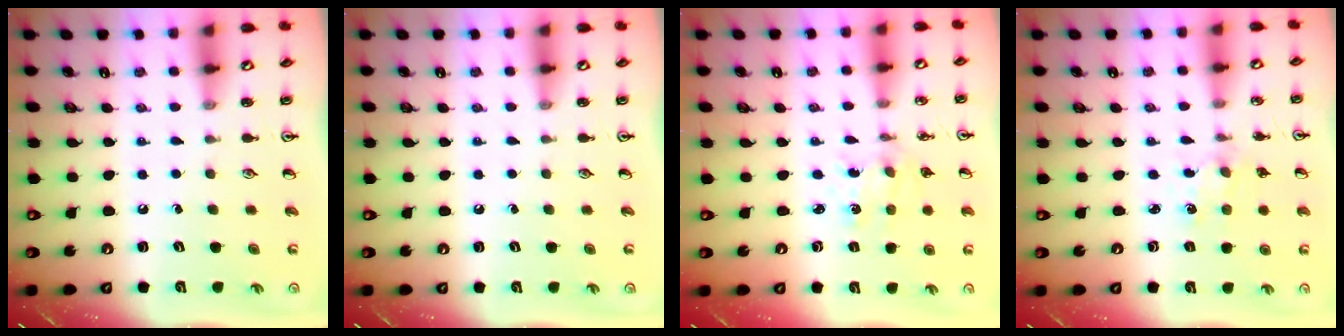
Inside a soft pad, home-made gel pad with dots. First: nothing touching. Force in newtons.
{"total": 0.0}
{"total": 1.4, "press": 1.4, "slide": 0.2}
{"total": 2.0, "press": 1.9, "slide": 0.4}